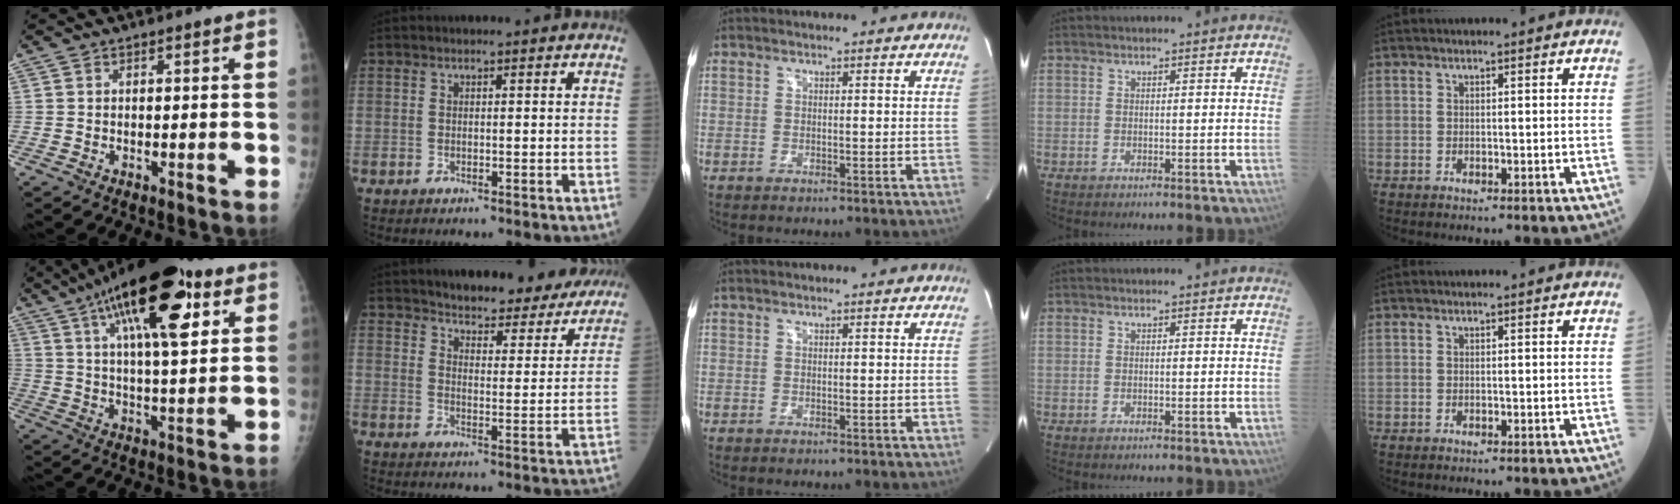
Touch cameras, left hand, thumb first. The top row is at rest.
{"thumb": {"total": 22.0, "force": [10.3, 7.6, 17.8], "torque": [-0.276, -0.012, 0.164]}, "index": {"total": 17.4, "force": [16.2, 3.9, 5.1], "torque": [-0.042, -0.030, 0.193]}}